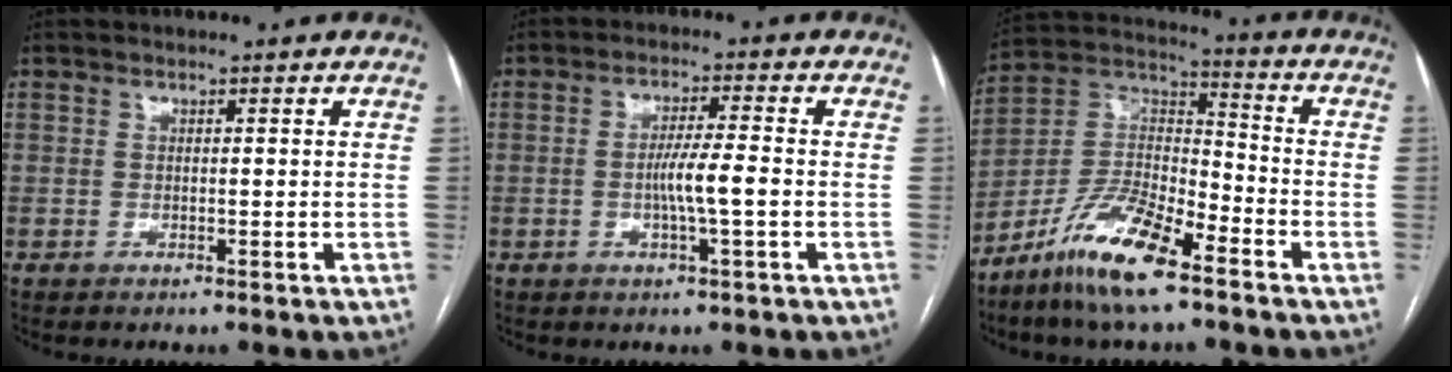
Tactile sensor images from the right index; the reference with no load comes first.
{"total": 5.2, "force": [-1.1, -0.1, 5.1], "torque": [-0.096, -0.001, -0.021]}
{"total": 13.0, "force": [-8.9, 2.9, 9.0], "torque": [-0.180, 0.006, -0.168]}